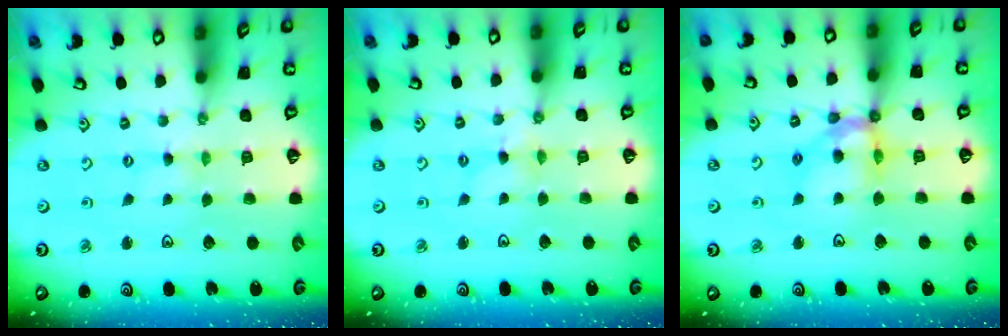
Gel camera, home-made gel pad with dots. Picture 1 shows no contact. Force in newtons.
{"total": 1.9, "press": 1.9, "slide": 0.3}
{"total": 12.1, "press": 12.0, "slide": 1.4}